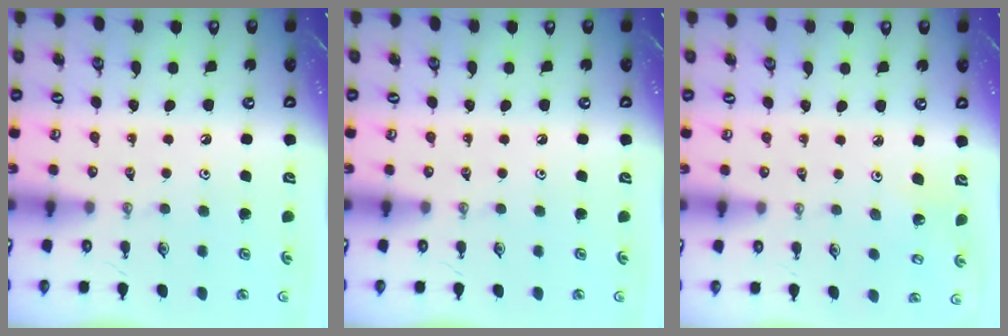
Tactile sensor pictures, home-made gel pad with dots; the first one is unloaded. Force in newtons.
{"total": 0.0}
{"total": 2.9, "press": 2.8, "slide": 1.0}